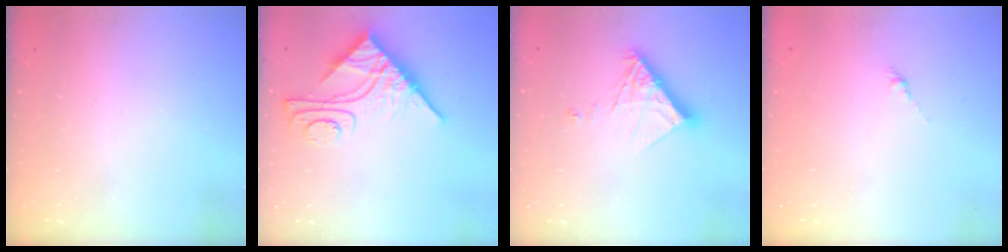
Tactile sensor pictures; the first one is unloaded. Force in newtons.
{"total": 10.9, "press": 10.8, "slide": 1.0}
{"total": 10.3, "press": 10.2, "slide": 0.9}
{"total": 0.0}